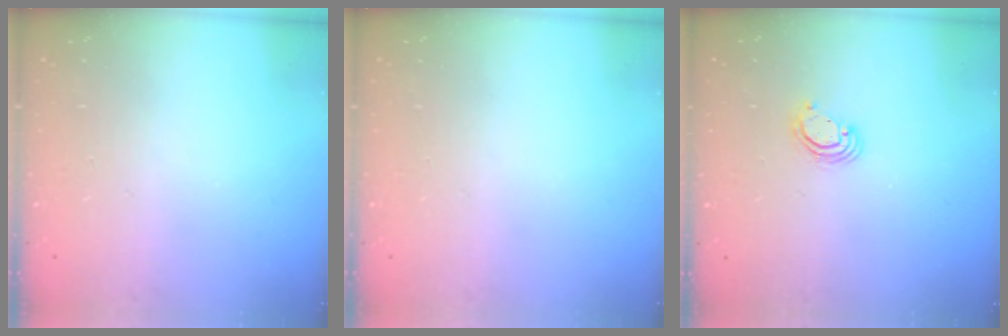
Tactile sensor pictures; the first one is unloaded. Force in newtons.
{"total": 0.0}
{"total": 3.8, "press": 3.8, "slide": 0.1}